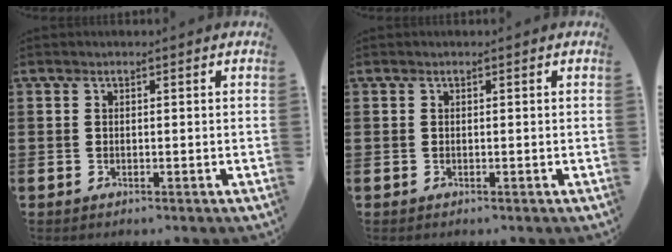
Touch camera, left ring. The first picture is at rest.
{"total": 0.0}